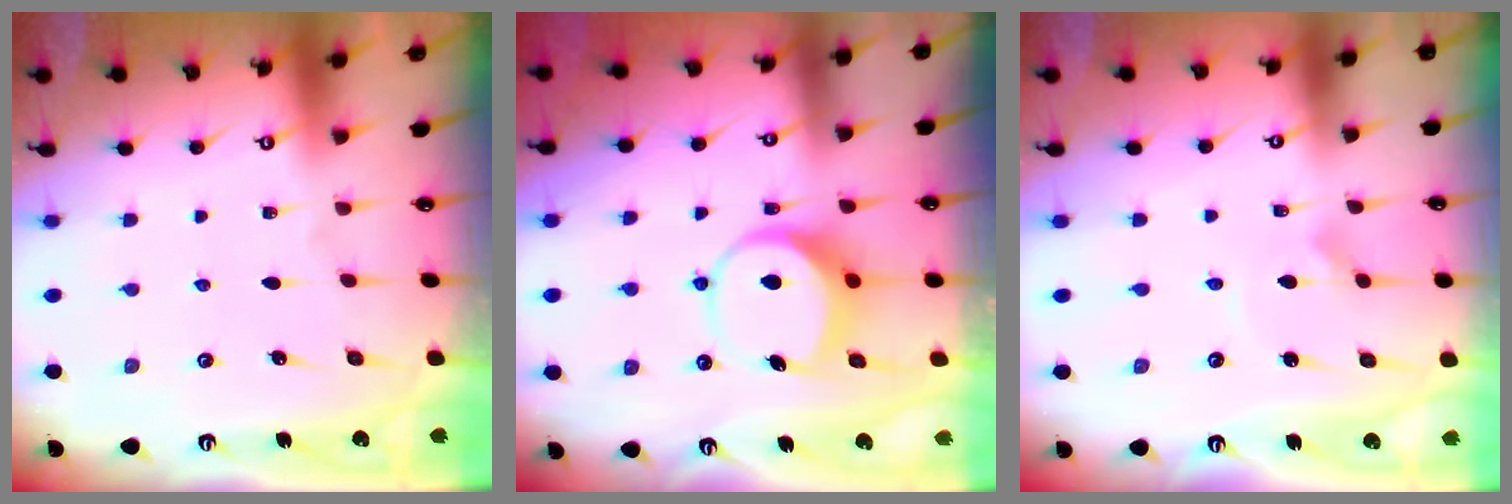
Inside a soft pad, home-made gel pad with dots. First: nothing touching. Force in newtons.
{"total": 8.3, "press": 8.3, "slide": 0.7}
{"total": 2.3, "press": 2.3, "slide": 0.2}